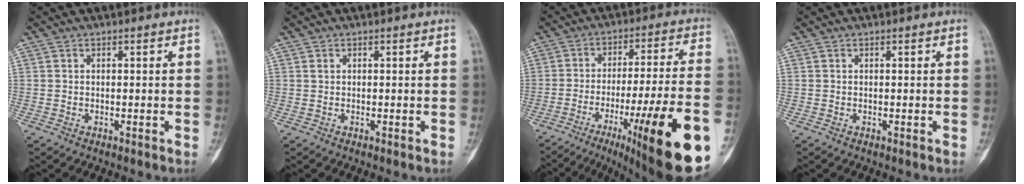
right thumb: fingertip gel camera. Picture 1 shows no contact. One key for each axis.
{"total": 0.7, "fx": 0.3, "fy": 0.5, "fz": 0.3, "tx": -0.002, "ty": 0.002, "tz": 0.007}
{"total": 24.2, "fx": -10.8, "fy": 2.9, "fz": 21.4, "tx": -0.253, "ty": 0.035, "tz": -0.154}
{"total": 0.0}